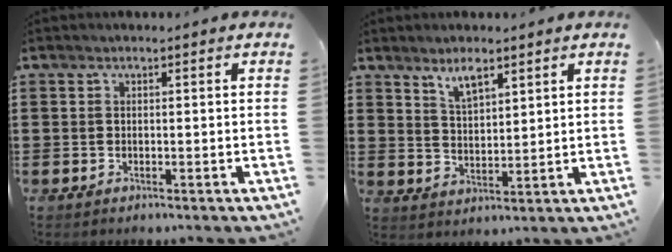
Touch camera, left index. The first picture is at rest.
{"total": 4.2, "force": [3.2, 1.3, 2.4], "torque": [-0.046, -0.002, 0.057]}